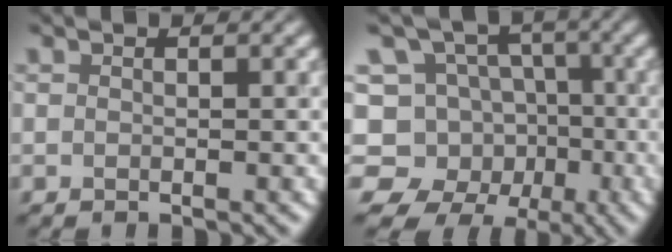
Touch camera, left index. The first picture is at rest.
{"total": 10.2, "force": [-4.6, 8.7, 2.6], "torque": [-0.037, 0.010, -0.083]}